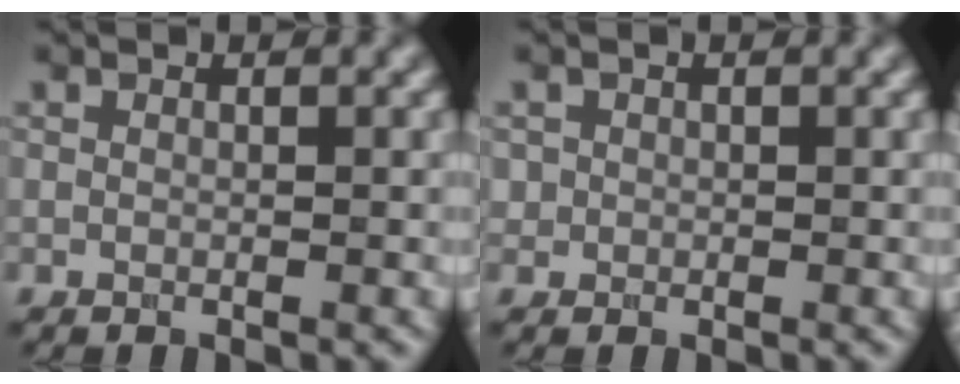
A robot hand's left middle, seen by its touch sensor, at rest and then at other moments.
{"total": 0.9, "force": [0.0, 0.9, 0.0], "torque": [0.012, -0.004, 0.001]}